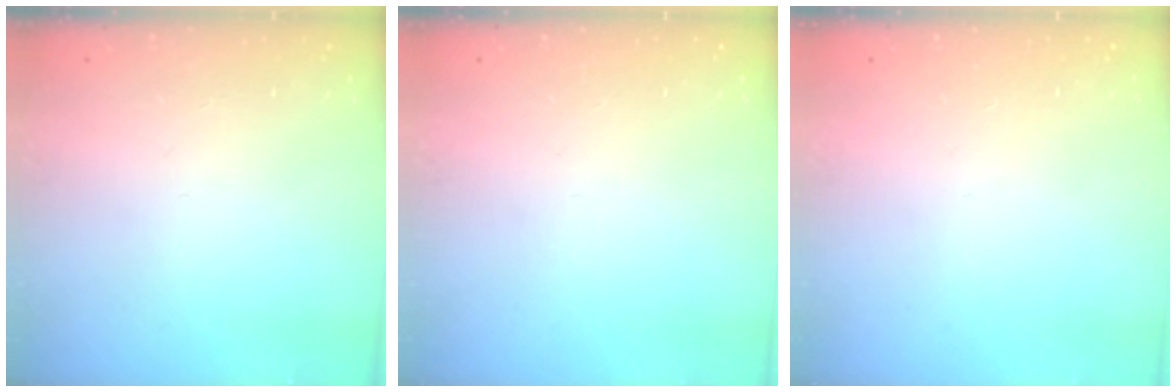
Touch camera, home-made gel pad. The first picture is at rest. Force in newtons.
{"total": 0.0}
{"total": 0.0}